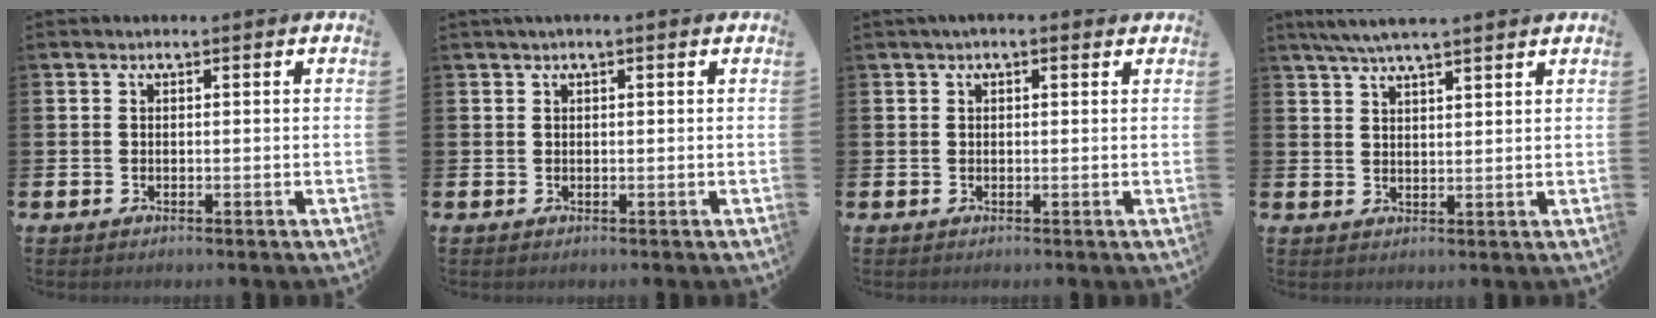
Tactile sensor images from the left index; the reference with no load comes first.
{"total": 0.7, "force": [0.4, 0.0, 0.6], "torque": [-0.010, 0.001, 0.008]}
{"total": 1.1, "force": [0.8, 0.3, 0.7], "torque": [-0.014, 0.004, 0.013]}
{"total": 5.0, "force": [4.5, 0.2, 2.1], "torque": [-0.053, -0.008, 0.081]}